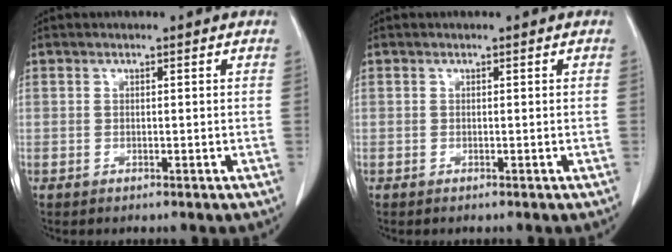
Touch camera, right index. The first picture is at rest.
{"total": 0.0}